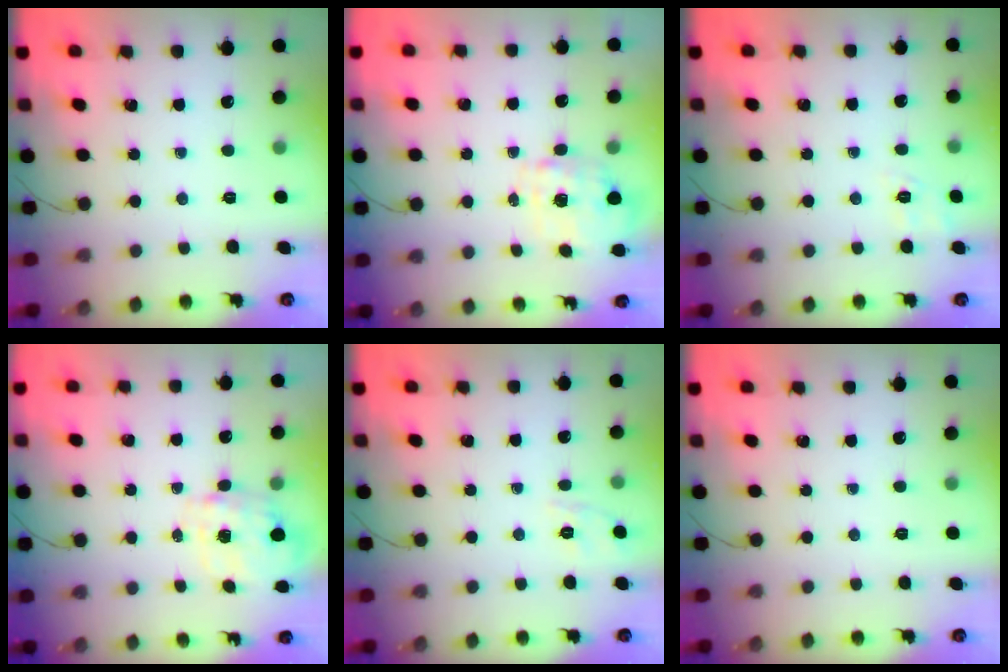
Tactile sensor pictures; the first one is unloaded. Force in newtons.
{"total": 1.5, "press": 1.4, "slide": 0.5}
{"total": 4.4, "press": 3.8, "slide": 2.2}
{"total": 3.9, "press": 3.9, "slide": 0.8}
{"total": 2.0, "press": 0.7, "slide": 1.9}
{"total": 0.0}